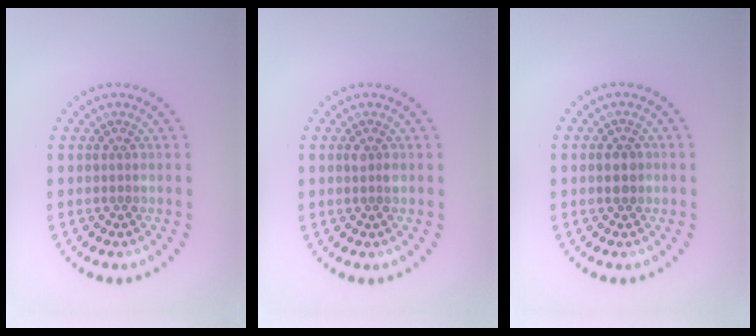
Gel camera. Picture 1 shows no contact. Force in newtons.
{"total": 1.0, "press": 1.0, "slide": 0.2}
{"total": 1.6, "press": 1.5, "slide": 0.4}